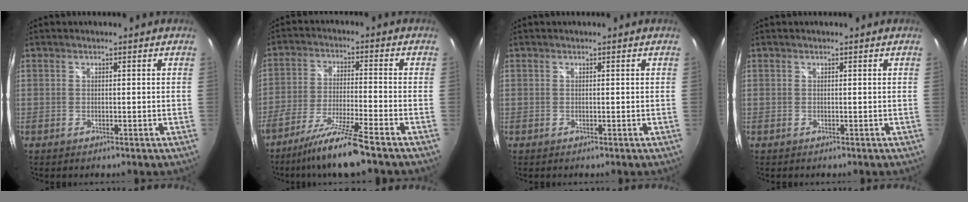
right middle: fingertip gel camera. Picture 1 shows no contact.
{"total": 10.4, "force": [-8.3, -1.1, 6.2], "torque": [-0.132, -0.015, -0.147]}
{"total": 0.0}
{"total": 0.0}